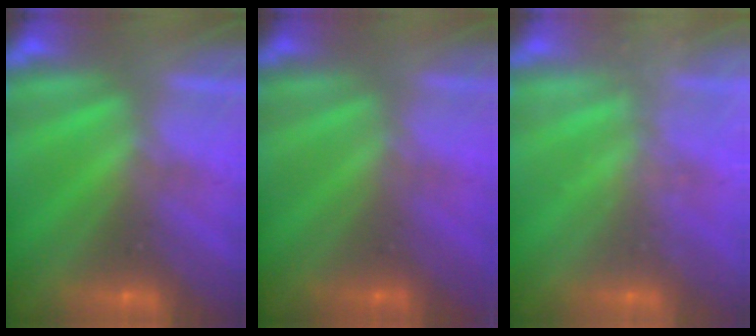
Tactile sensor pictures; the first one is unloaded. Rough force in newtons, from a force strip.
{"total": 2.3}
{"total": 1.7}